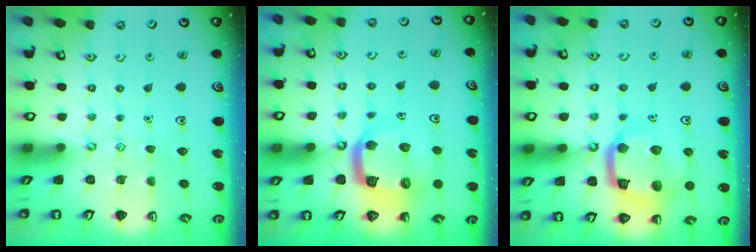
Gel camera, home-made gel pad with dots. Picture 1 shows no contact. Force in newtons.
{"total": 14.0, "press": 13.9, "slide": 1.6}
{"total": 16.6, "press": 16.5, "slide": 1.8}